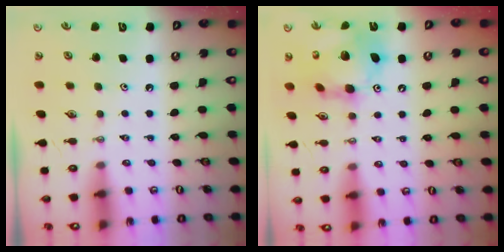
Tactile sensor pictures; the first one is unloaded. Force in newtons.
{"total": 15.6, "press": 15.5, "slide": 1.8}